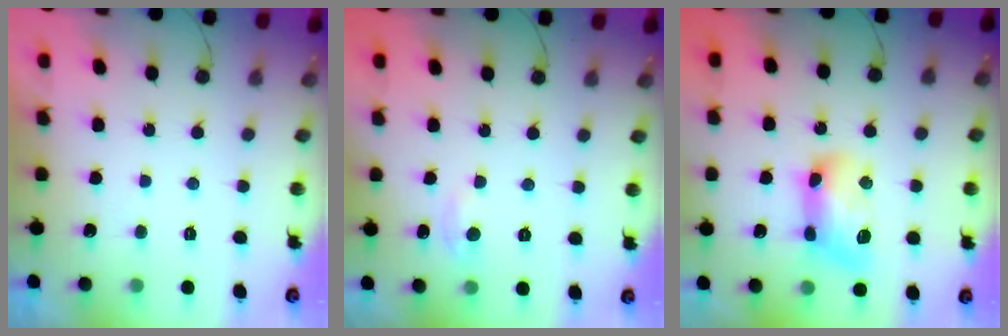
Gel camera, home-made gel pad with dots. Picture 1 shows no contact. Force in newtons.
{"total": 2.5, "press": 2.4, "slide": 0.3}
{"total": 12.1, "press": 12.1, "slide": 0.6}